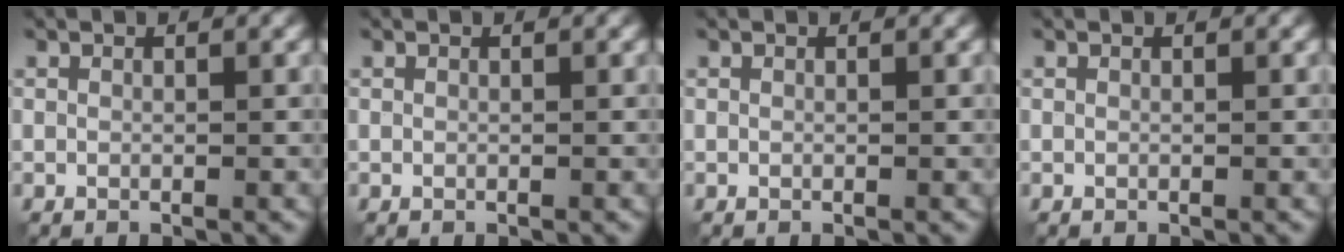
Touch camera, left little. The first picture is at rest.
{"total": 0.0}
{"total": 0.0}
{"total": 0.0}